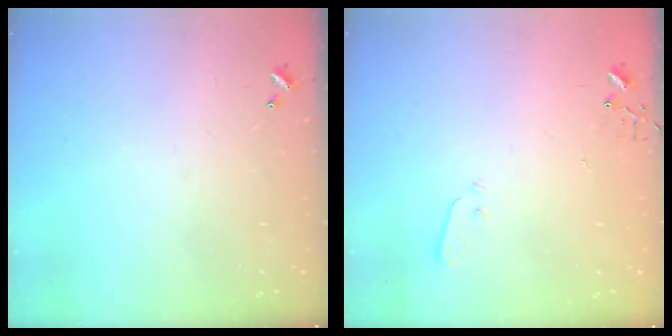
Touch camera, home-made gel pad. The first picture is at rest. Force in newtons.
{"total": 3.3, "press": 3.2, "slide": 0.7}